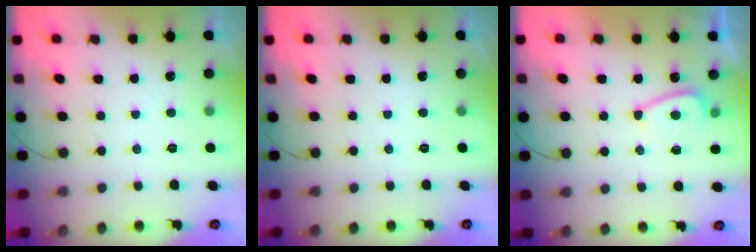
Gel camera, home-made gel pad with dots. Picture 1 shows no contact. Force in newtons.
{"total": 0.0}
{"total": 5.5, "press": 5.3, "slide": 1.6}